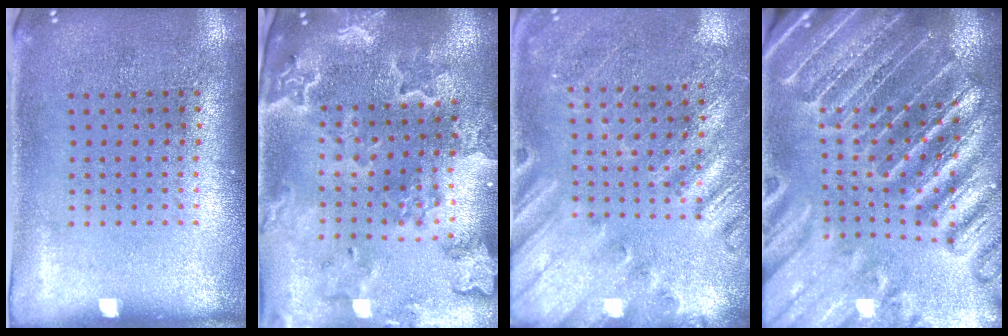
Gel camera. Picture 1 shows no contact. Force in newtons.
{"total": 2.7, "press": 2.5, "slide": 0.9}
{"total": 2.3, "press": 2.2, "slide": 0.6}
{"total": 3.9, "press": 3.7, "slide": 1.1}